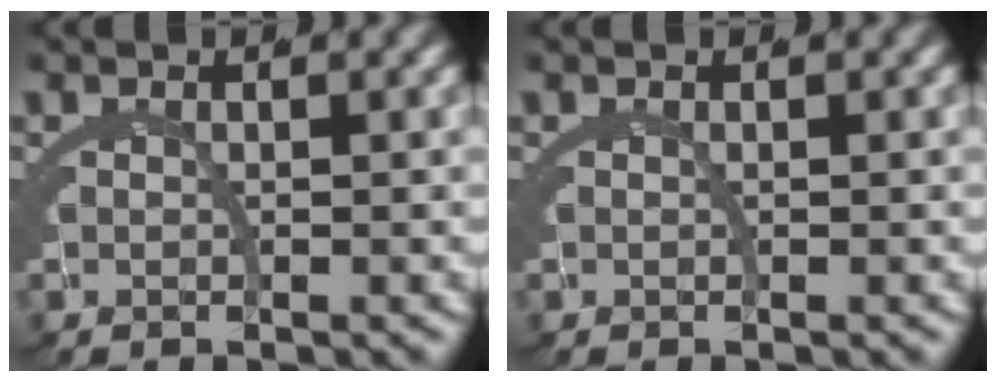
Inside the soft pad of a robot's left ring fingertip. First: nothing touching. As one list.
[{"total": 0.0}]